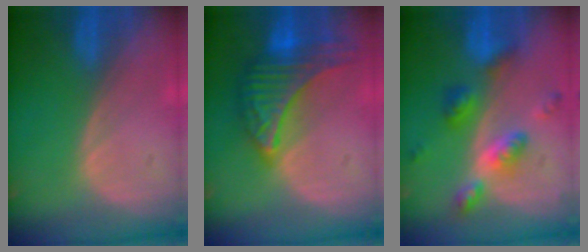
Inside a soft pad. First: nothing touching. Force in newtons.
{"total": 9.6, "press": 9.5, "slide": 0.6}
{"total": 7.1, "press": 7.0, "slide": 0.6}